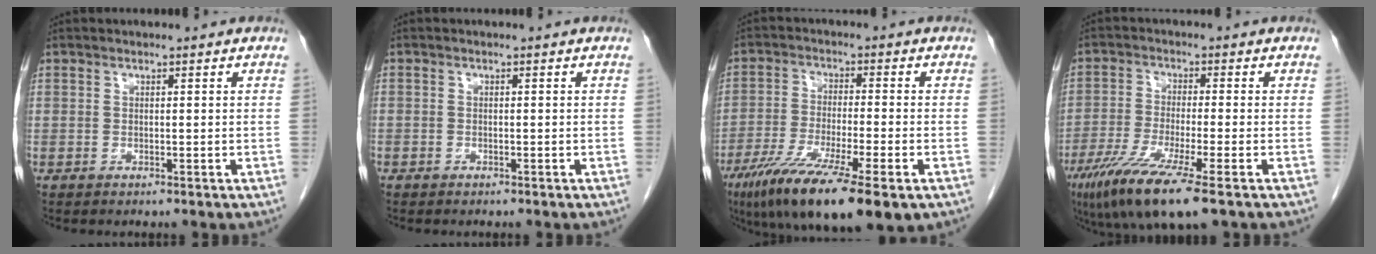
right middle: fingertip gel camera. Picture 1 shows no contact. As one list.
[{"total": 0.7, "force": [-0.5, 0.5, 0.0], "torque": [-0.007, 0.003, -0.011]}, {"total": 16.3, "force": [-10.1, 2.1, 12.7], "torque": [-0.205, -0.042, -0.167]}, {"total": 11.4, "force": [-6.8, 0.3, 9.1], "torque": [-0.175, -0.036, -0.119]}]